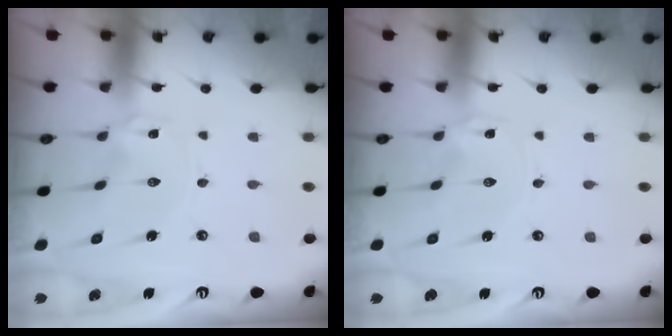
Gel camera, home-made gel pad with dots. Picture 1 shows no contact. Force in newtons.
{"total": 0.0}